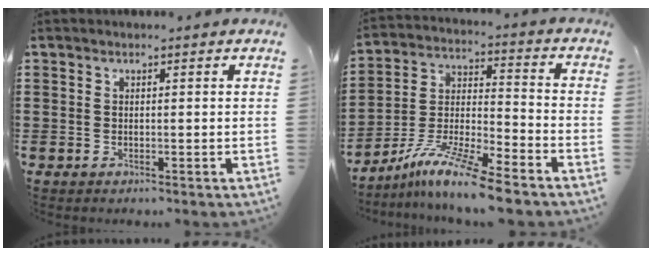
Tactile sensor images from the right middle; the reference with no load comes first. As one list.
[{"total": 10.8, "force": [-9.1, 0.4, 5.7], "torque": [-0.111, 0.007, -0.179]}]